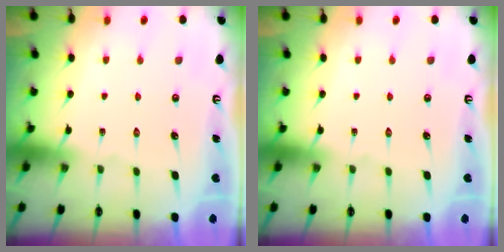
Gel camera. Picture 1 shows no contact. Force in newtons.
{"total": 0.0}